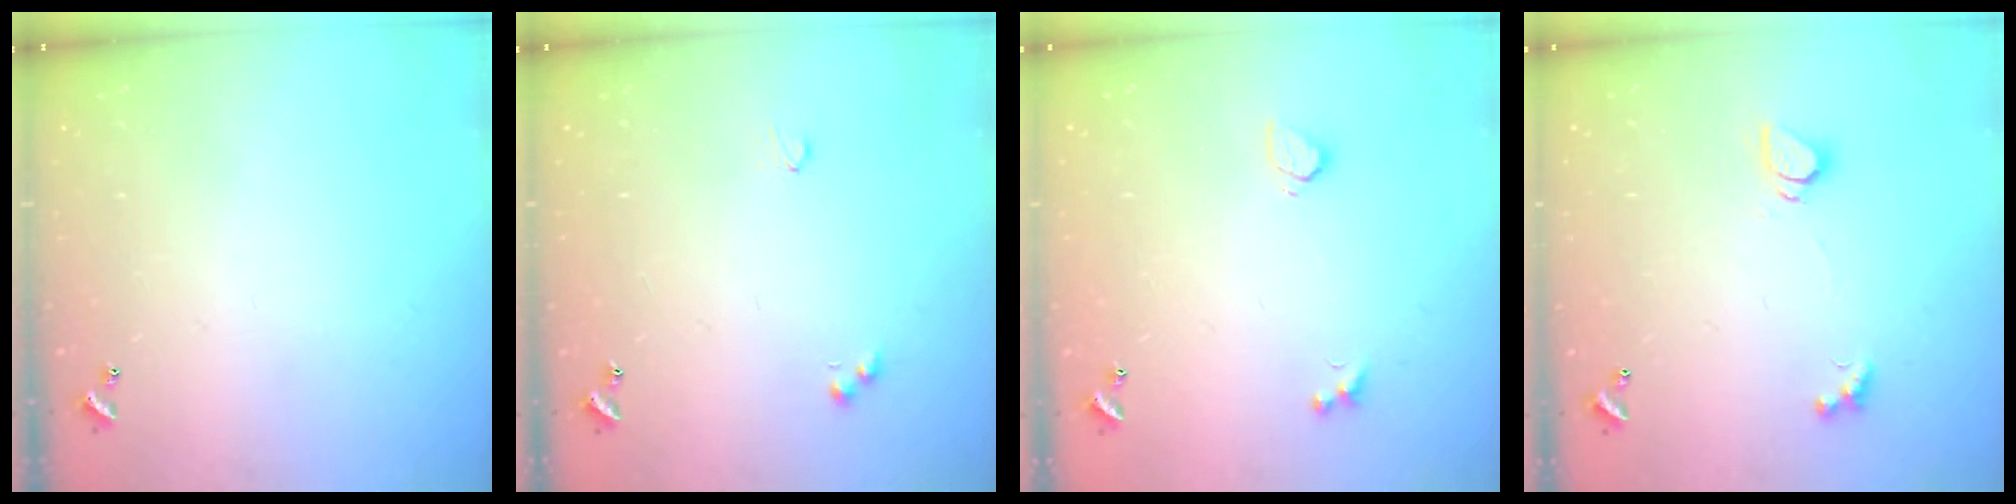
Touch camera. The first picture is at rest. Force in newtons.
{"total": 3.9, "press": 3.8, "slide": 0.6}
{"total": 2.1, "press": 1.8, "slide": 1.2}
{"total": 1.6, "press": 1.6, "slide": 0.2}